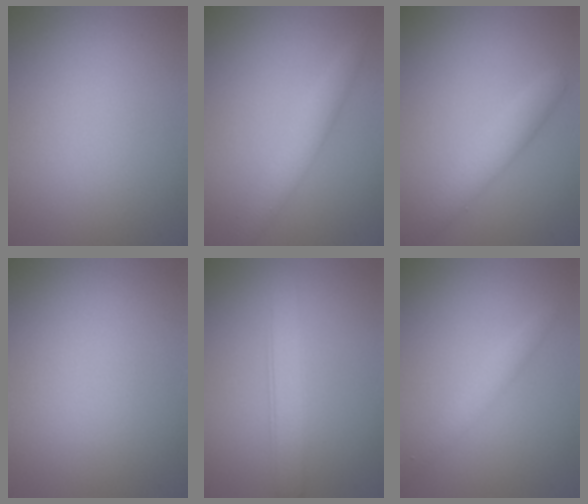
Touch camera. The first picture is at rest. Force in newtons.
{"total": 2.8, "press": 2.8, "slide": 0.1}
{"total": 3.2, "press": 3.2, "slide": 0.2}
{"total": 0.0}
{"total": 2.7, "press": 2.7, "slide": 0.1}
{"total": 1.9, "press": 1.9, "slide": 0.1}